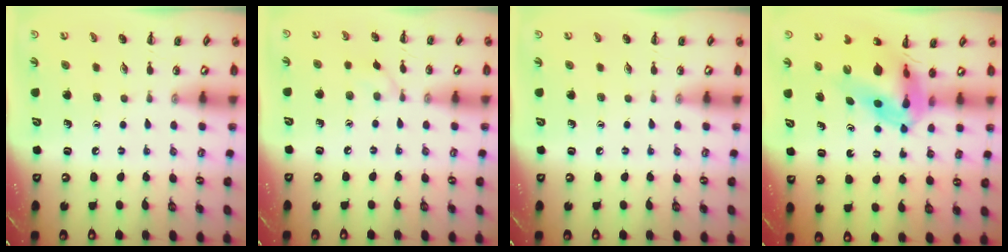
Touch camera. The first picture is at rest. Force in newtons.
{"total": 3.1, "press": 2.9, "slide": 1.2}
{"total": 0.0}
{"total": 7.8, "press": 7.4, "slide": 2.4}